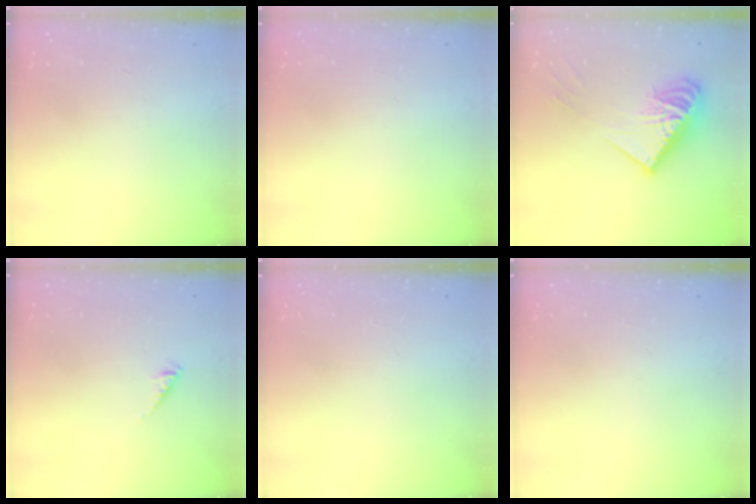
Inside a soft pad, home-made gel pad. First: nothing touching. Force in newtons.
{"total": 0.0}
{"total": 15.0, "press": 14.9, "slide": 1.6}
{"total": 2.3, "press": 2.3, "slide": 0.4}
{"total": 0.0}
{"total": 0.0}